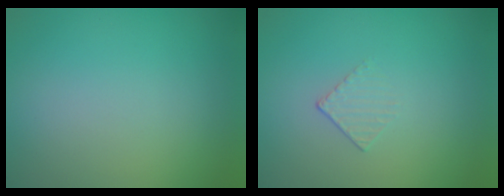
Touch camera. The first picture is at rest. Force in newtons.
{"total": 1.2, "press": 0.4, "slide": 1.2}